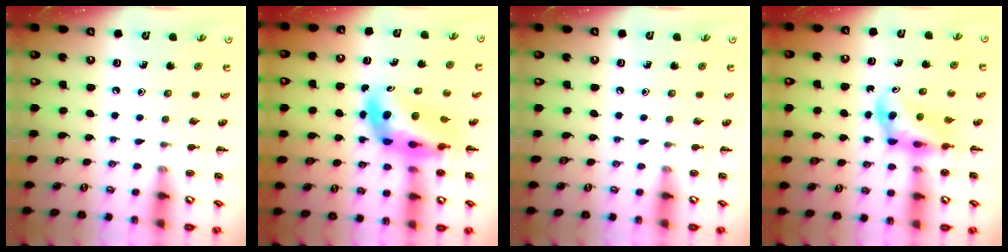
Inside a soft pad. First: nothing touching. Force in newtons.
{"total": 9.4, "press": 8.9, "slide": 3.1}
{"total": 0.0}
{"total": 5.3, "press": 5.2, "slide": 0.9}